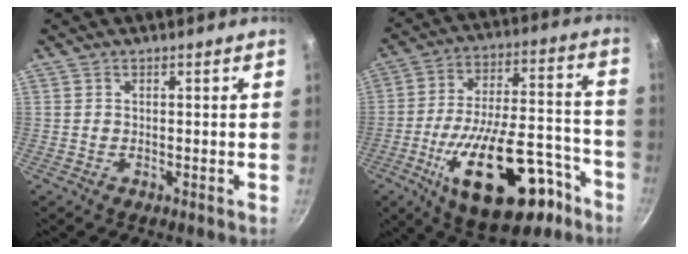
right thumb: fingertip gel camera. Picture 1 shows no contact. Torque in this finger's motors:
{"motor_torque": [3.00, 2.00, 2.25, -0.52, 0.67]}